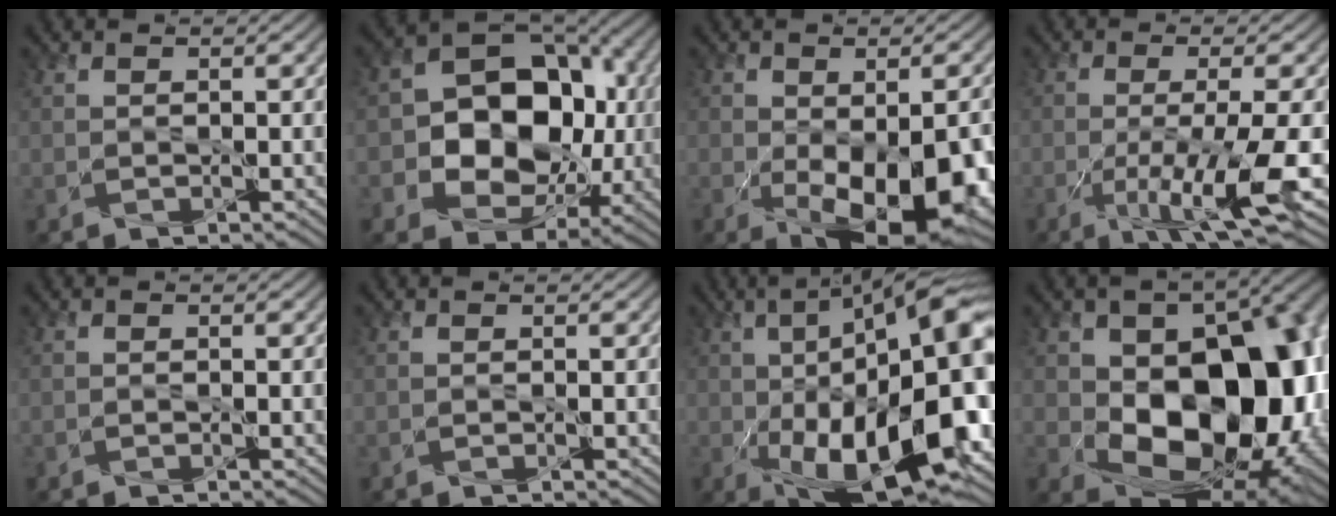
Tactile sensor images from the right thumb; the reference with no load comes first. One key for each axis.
{"total": 14.5, "fx": -1.2, "fy": 11.5, "fz": 8.8, "tx": -0.131, "ty": -0.007, "tz": -0.028}
{"total": 13.0, "fx": -4.8, "fy": 6.4, "fz": 10.3, "tx": -0.165, "ty": -0.065, "tz": -0.050}
{"total": 8.7, "fx": -2.8, "fy": 1.8, "fz": 8.0, "tx": -0.125, "ty": -0.015, "tz": -0.047}
{"total": 0.6, "fx": -0.5, "fy": 0.1, "fz": 0.1, "tx": 0.001, "ty": -0.001, "tz": -0.011}
{"total": 0.0}
{"total": 19.5, "fx": -3.8, "fy": 8.1, "fz": 17.4, "tx": -0.265, "ty": -0.009, "tz": -0.069}
{"total": 16.8, "fx": -2.0, "fy": 11.4, "fz": 12.2, "tx": -0.155, "ty": -0.045, "tz": -0.018}